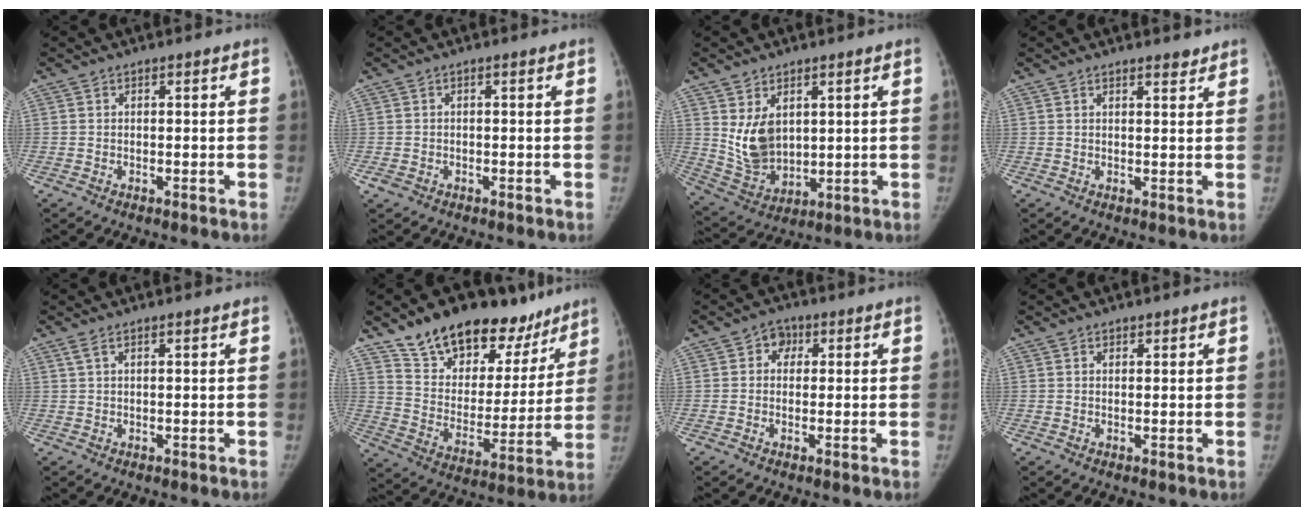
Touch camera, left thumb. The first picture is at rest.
{"total": 1.5, "force": [-0.7, 1.1, 0.7], "torque": [-0.016, 0.004, -0.009]}
{"total": 9.7, "force": [2.8, 6.7, 6.5], "torque": [-0.094, -0.027, 0.078]}
{"total": 1.9, "force": [1.7, 0.5, 0.8], "torque": [-0.005, -0.013, 0.025]}
{"total": 1.7, "force": [1.0, 0.3, 1.3], "torque": [-0.036, 0.010, 0.024]}
{"total": 24.5, "force": [17.9, 12.7, 11.0], "torque": [-0.124, -0.073, 0.288]}
{"total": 3.1, "force": [0.8, 2.6, 1.4], "torque": [0.003, 0.004, 0.003]}
{"total": 0.8, "force": [0.7, 0.4, 0.1], "torque": [0.008, -0.005, 0.008]}